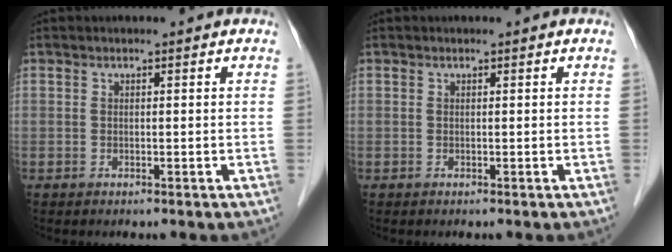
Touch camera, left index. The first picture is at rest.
{"total": 0.0}